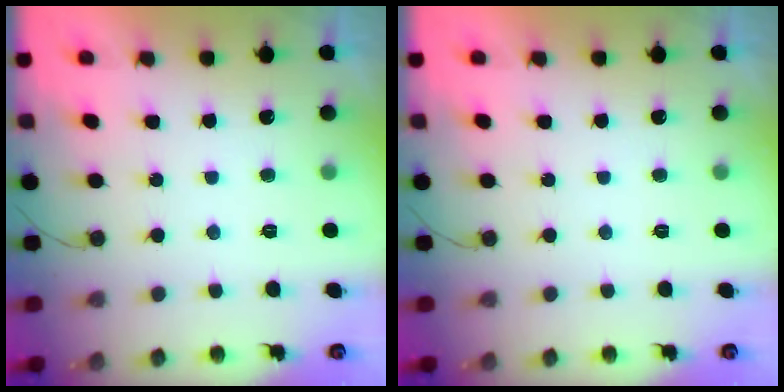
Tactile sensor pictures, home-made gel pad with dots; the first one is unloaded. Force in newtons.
{"total": 0.0}